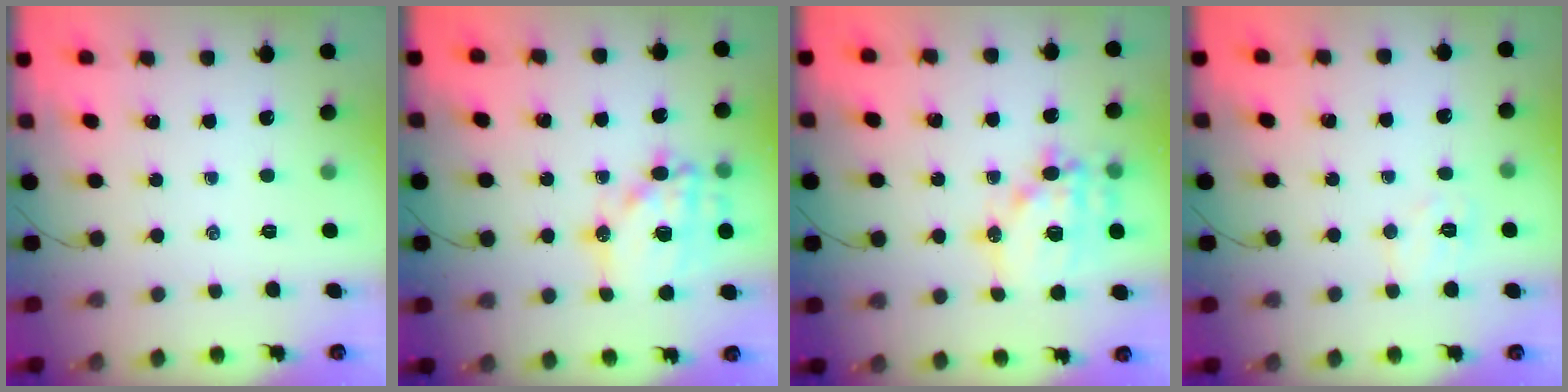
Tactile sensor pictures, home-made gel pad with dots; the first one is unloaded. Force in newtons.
{"total": 16.3, "press": 16.0, "slide": 3.4}
{"total": 15.1, "press": 14.8, "slide": 3.0}
{"total": 5.9, "press": 5.8, "slide": 1.1}